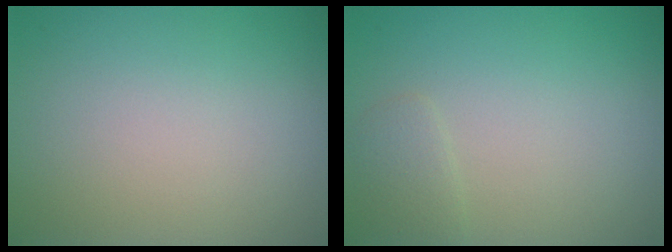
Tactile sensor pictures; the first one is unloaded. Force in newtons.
{"total": 1.1, "press": 1.1, "slide": 0.1}